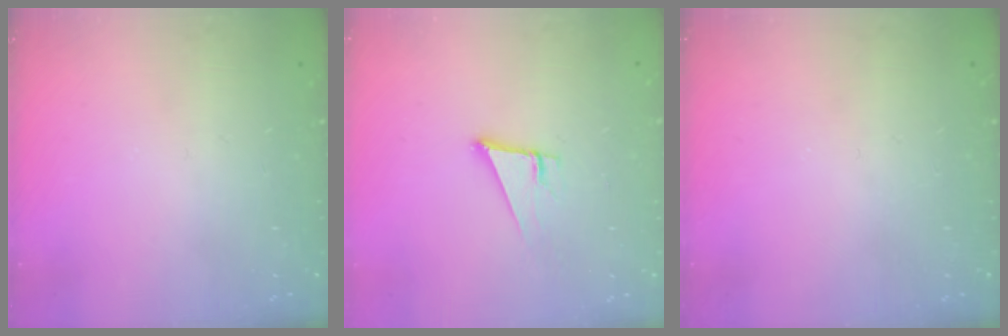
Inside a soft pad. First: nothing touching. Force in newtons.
{"total": 3.7, "press": 3.7, "slide": 0.2}
{"total": 0.0}